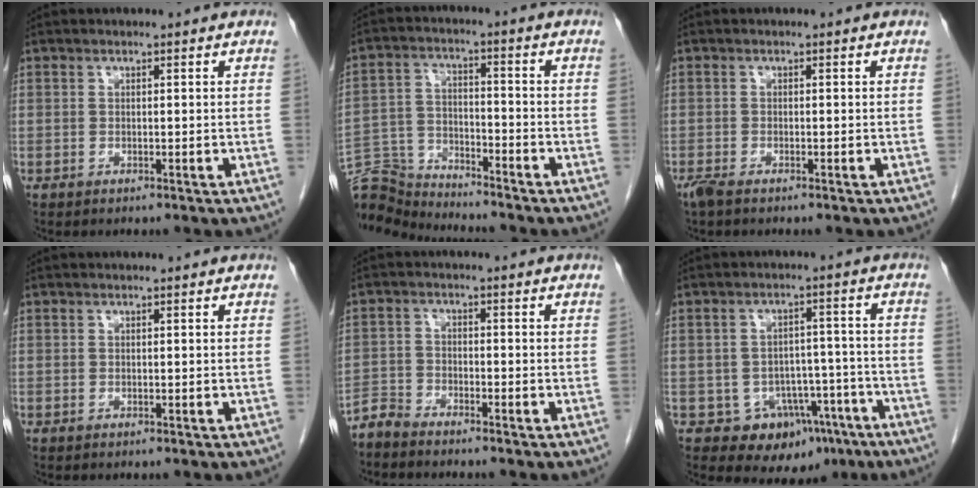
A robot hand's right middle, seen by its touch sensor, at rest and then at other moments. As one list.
[{"total": 9.9, "force": [-9.9, 0.5, 0.3], "torque": [-0.011, 0.010, -0.188]}, {"total": 1.8, "force": [-1.4, 0.3, 1.1], "torque": [-0.029, -0.008, -0.028]}, {"total": 0.0}, {"total": 2.9, "force": [-2.9, 0.3, -0.1], "torque": [0.006, -0.010, -0.060]}, {"total": 9.9, "force": [-5.6, 7.4, 3.4], "torque": [-0.022, 0.032, -0.068]}]